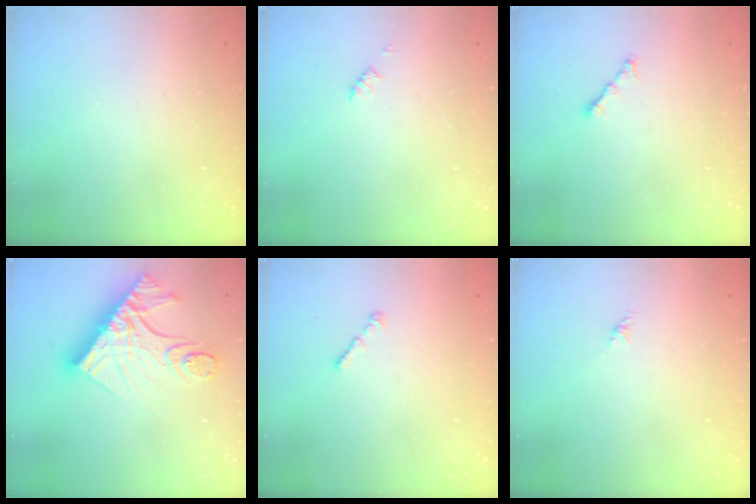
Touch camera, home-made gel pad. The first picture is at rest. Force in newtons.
{"total": 1.2, "press": 1.2, "slide": 0.2}
{"total": 2.3, "press": 2.2, "slide": 0.7}
{"total": 16.3, "press": 16.3, "slide": 1.3}
{"total": 1.0, "press": 0.9, "slide": 0.5}
{"total": 0.0}